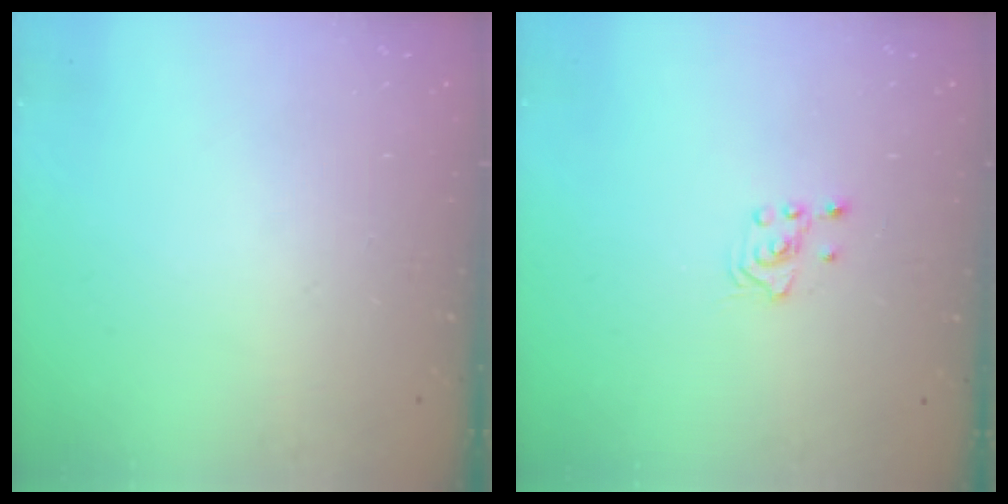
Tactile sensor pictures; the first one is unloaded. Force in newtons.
{"total": 2.1, "press": 2.1, "slide": 0.2}